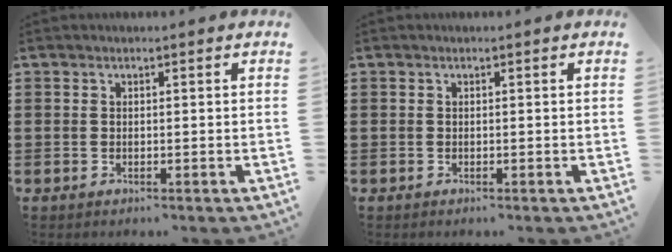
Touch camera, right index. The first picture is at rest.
{"total": 0.0}